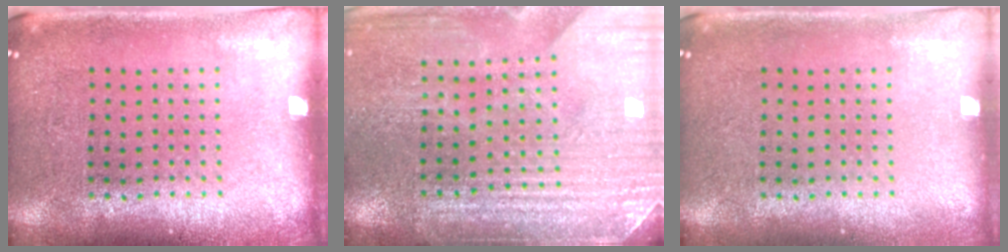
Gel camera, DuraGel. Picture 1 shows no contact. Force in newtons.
{"total": 3.3, "press": 3.3, "slide": 0.2}
{"total": 0.0}